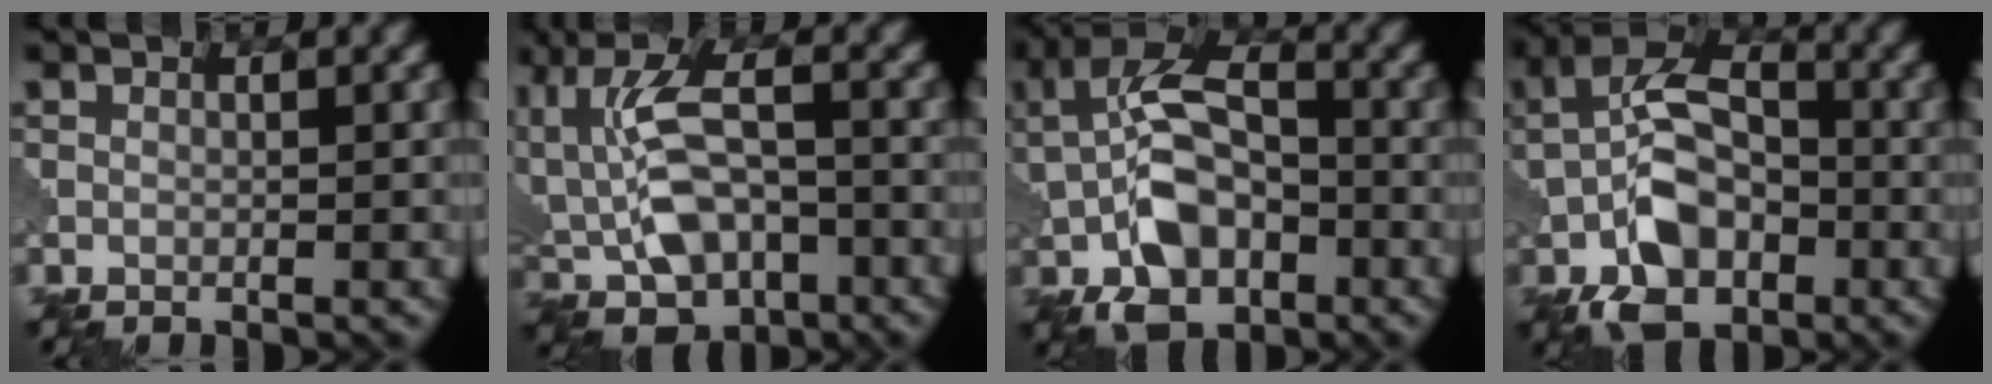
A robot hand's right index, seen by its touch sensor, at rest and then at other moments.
{"total": 8.6, "force": [-0.7, 5.0, 7.0], "torque": [-0.124, 0.011, -0.023]}
{"total": 9.3, "force": [-2.0, 5.5, 7.2], "torque": [-0.143, 0.006, -0.051]}
{"total": 9.3, "force": [-3.1, 5.5, 6.8], "torque": [-0.136, 0.006, -0.071]}